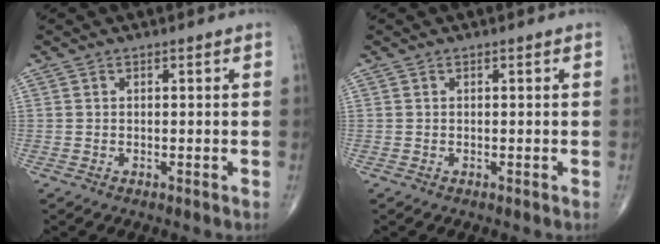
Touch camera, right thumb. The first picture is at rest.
{"total": 0.0}